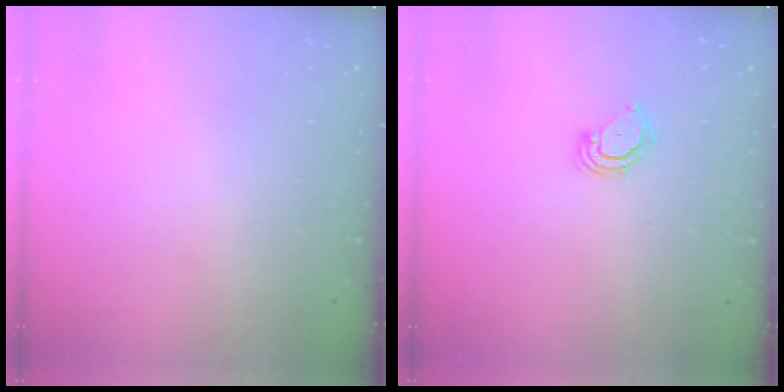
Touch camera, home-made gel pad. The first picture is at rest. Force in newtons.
{"total": 3.5, "press": 3.5, "slide": 0.2}